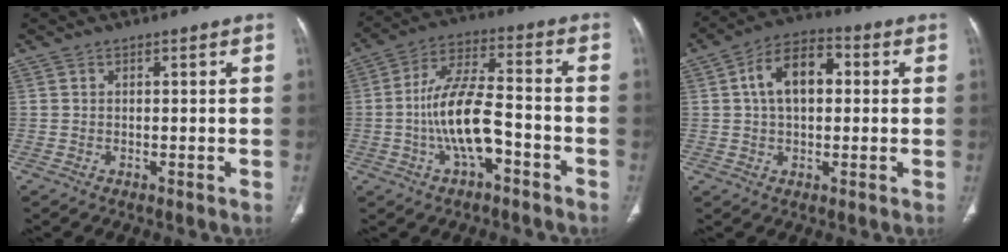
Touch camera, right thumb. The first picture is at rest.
{"total": 12.4, "force": [-3.8, 5.2, 10.6], "torque": [-0.203, 0.044, -0.069]}
{"total": 10.7, "force": [1.7, 6.5, 8.3], "torque": [-0.130, 0.024, 0.021]}